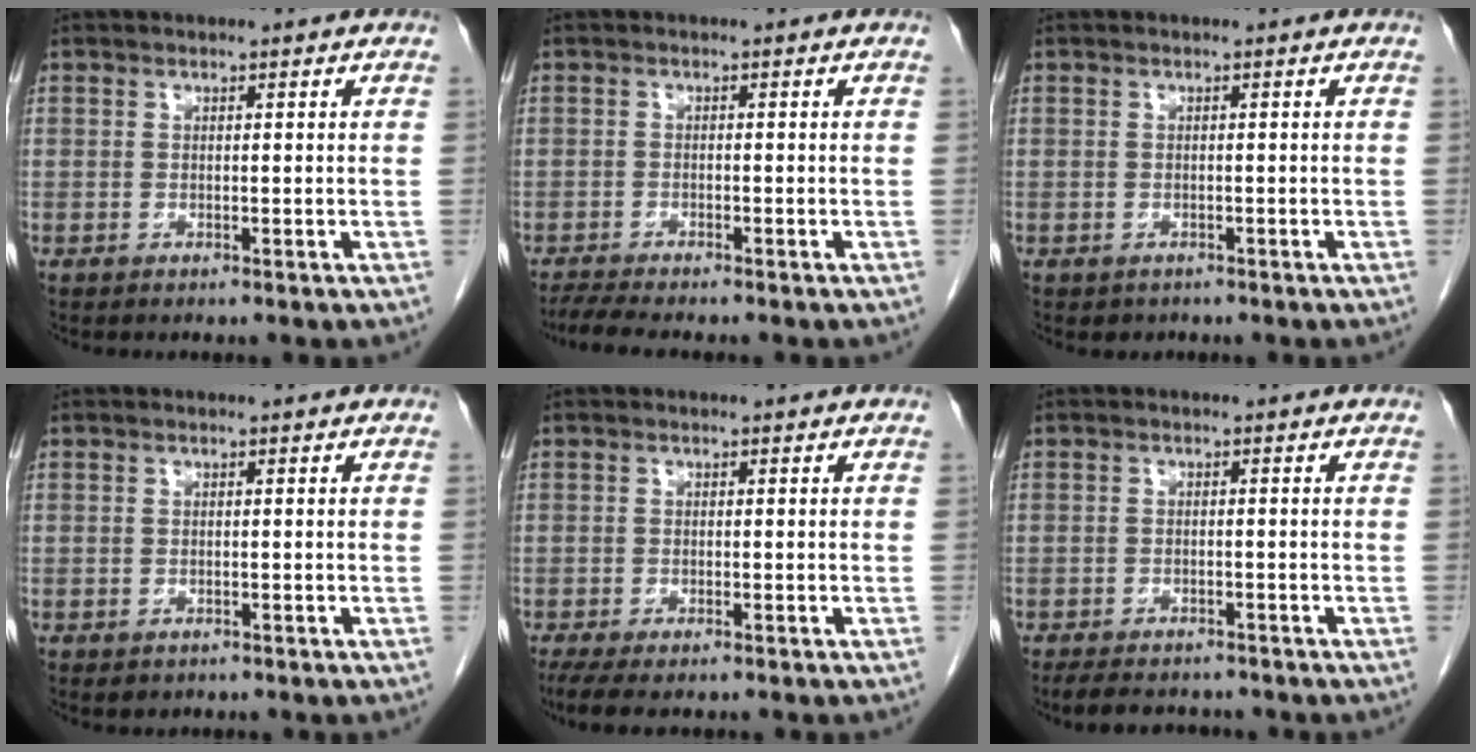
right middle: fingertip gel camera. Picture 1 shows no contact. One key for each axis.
{"total": 4.4, "fx": -3.8, "fy": 0.1, "fz": 2.2, "tx": -0.038, "ty": -0.013, "tz": -0.063}
{"total": 1.1, "fx": -0.8, "fy": 0.8, "fz": 0.1, "tx": -0.008, "ty": 0.001, "tz": -0.007}
{"total": 1.2, "fx": -0.7, "fy": 0.8, "fz": 0.4, "tx": -0.009, "ty": 0.000, "tz": -0.004}
{"total": 5.4, "fx": -4.0, "fy": 1.6, "fz": 3.2, "tx": -0.055, "ty": -0.016, "tz": -0.064}
{"total": 7.3, "fx": -6.3, "fy": 2.4, "fz": 2.7, "tx": -0.041, "ty": -0.005, "tz": -0.088}